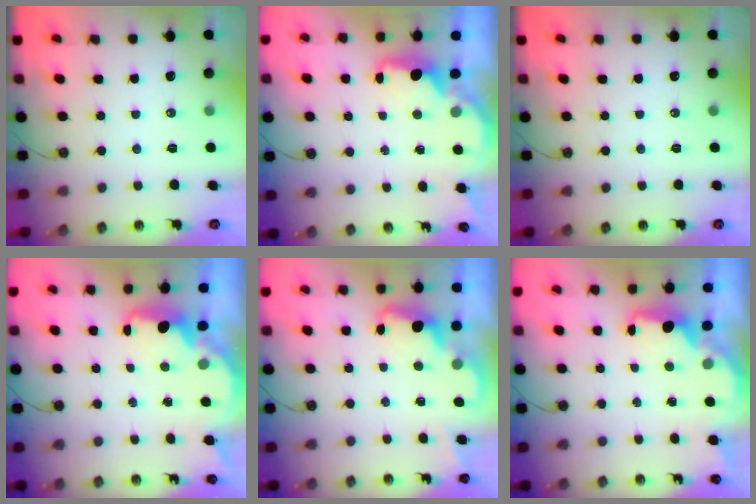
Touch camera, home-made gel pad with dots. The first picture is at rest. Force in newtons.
{"total": 2.1, "press": 2.0, "slide": 0.5}
{"total": 0.0}
{"total": 2.3, "press": 2.3, "slide": 0.4}
{"total": 2.3, "press": 2.3, "slide": 0.6}
{"total": 2.1, "press": 2.0, "slide": 0.5}